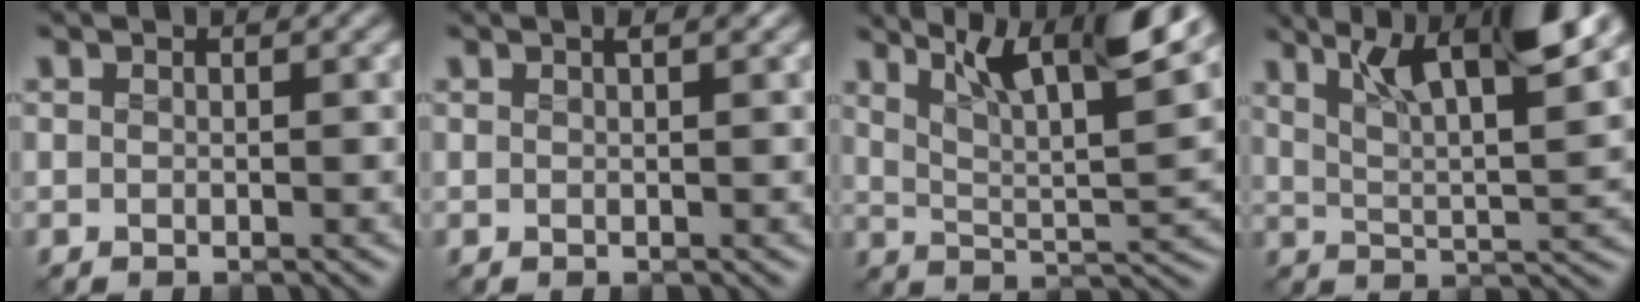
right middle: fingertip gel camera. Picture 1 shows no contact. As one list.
[{"total": 1.0, "force": [0.6, 0.1, 0.8], "torque": [-0.014, 0.002, 0.008]}, {"total": 10.8, "force": [6.7, 3.0, 8.0], "torque": [-0.127, 0.011, 0.095]}, {"total": 9.6, "force": [5.5, 2.4, 7.5], "torque": [-0.128, 0.012, 0.091]}]